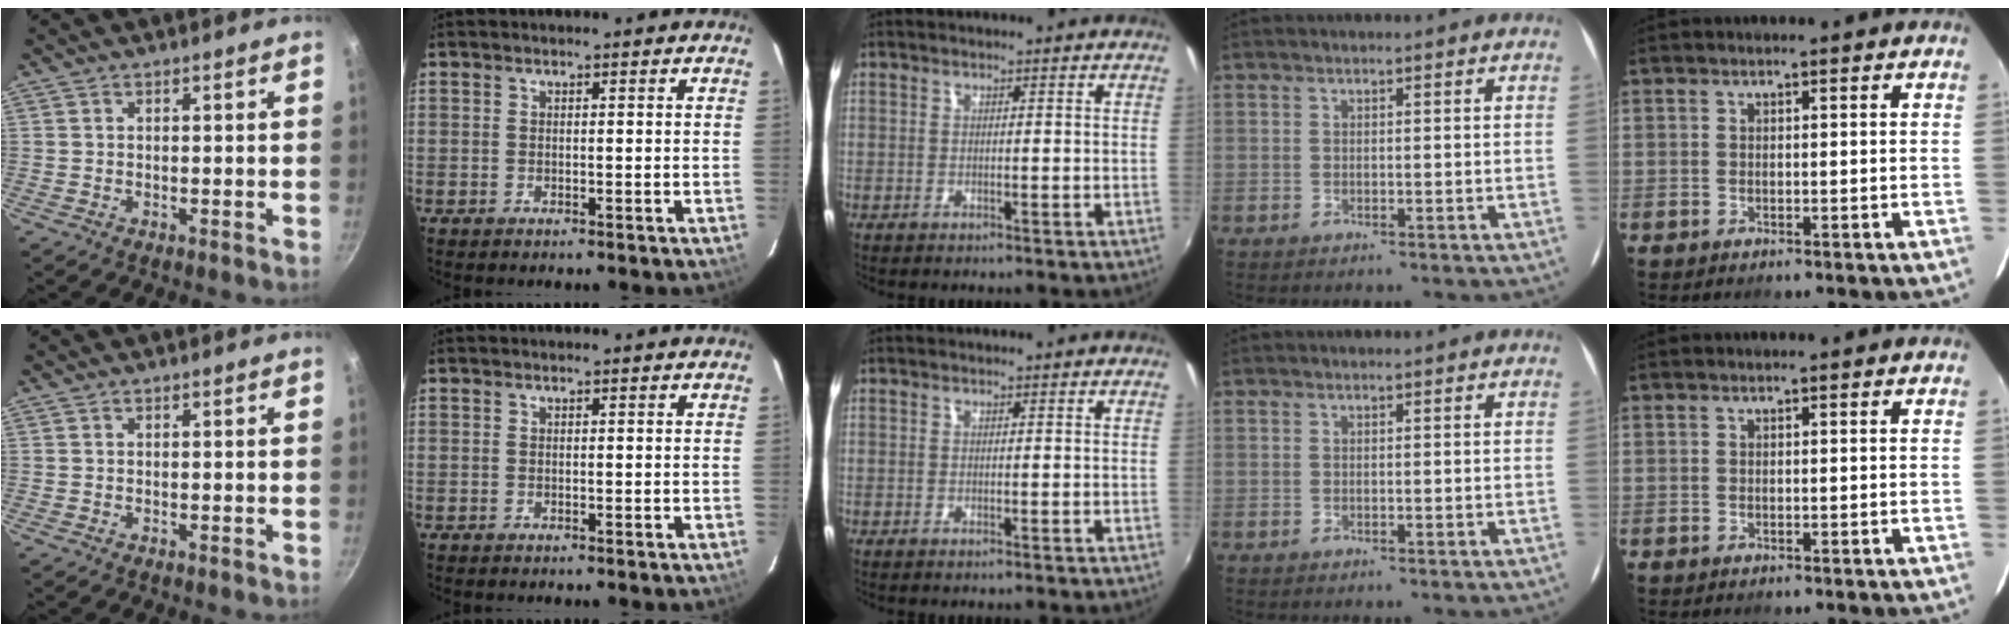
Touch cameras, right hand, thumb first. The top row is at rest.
{}